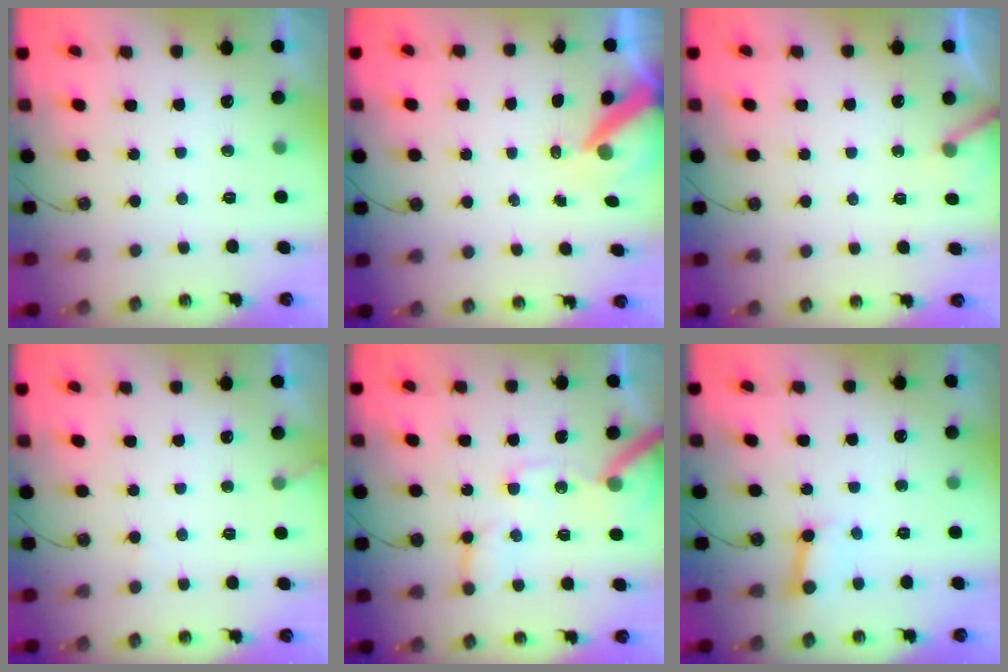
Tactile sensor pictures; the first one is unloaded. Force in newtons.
{"total": 8.1, "press": 8.0, "slide": 1.1}
{"total": 5.0, "press": 4.9, "slide": 0.4}
{"total": 5.1, "press": 5.0, "slide": 0.3}
{"total": 12.8, "press": 12.7, "slide": 1.6}
{"total": 3.6, "press": 3.6, "slide": 0.6}